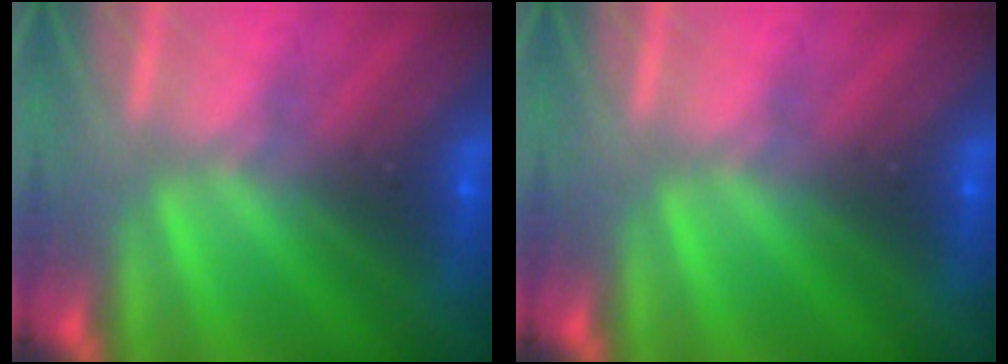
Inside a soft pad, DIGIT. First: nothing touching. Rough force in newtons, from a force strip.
{"total": 0.0}